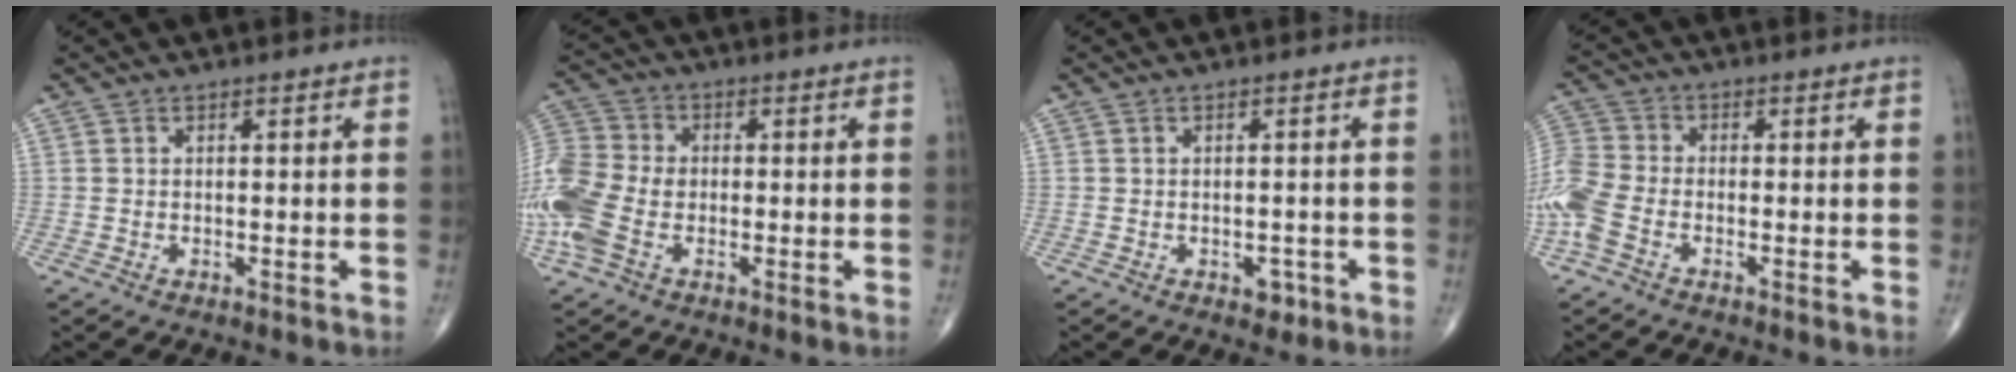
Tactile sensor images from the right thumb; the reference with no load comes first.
{"total": 13.3, "force": [-3.3, 9.0, 9.2], "torque": [-0.238, 0.012, -0.070]}
{"total": 2.2, "force": [-1.0, 1.6, 1.2], "torque": [-0.001, 0.004, -0.010]}
{"total": 7.8, "force": [-3.4, 4.6, 5.2], "torque": [-0.137, 0.013, -0.079]}